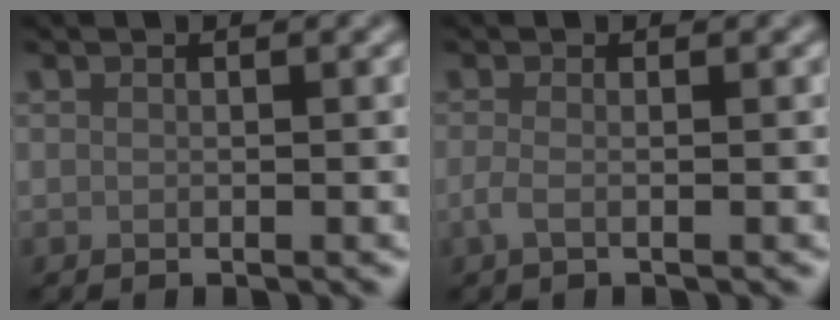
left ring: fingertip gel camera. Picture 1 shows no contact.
{"total": 1.4, "force": [-0.3, 0.5, 1.3], "torque": [-0.027, -0.004, -0.011]}